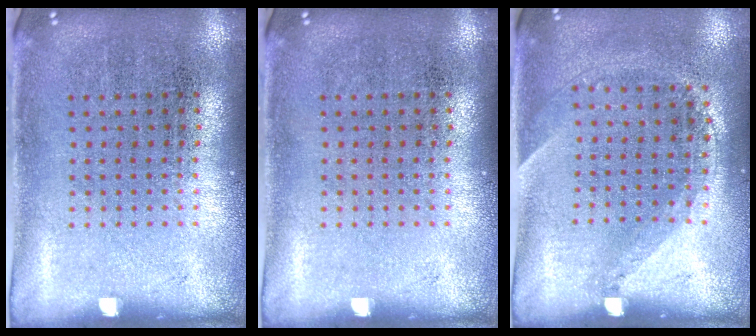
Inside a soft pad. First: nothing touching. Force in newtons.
{"total": 0.0}
{"total": 1.4, "press": 1.0, "slide": 1.0}